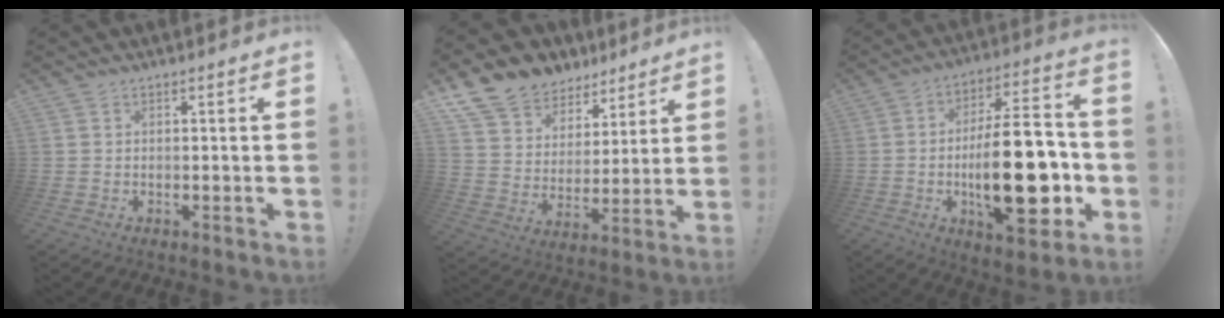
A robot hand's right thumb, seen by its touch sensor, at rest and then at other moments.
{"total": 12.2, "force": [9.0, 7.7, 2.8], "torque": [-0.056, -0.068, 0.174]}
{"total": 26.4, "force": [-4.1, 10.4, 23.9], "torque": [-0.408, 0.012, -0.062]}